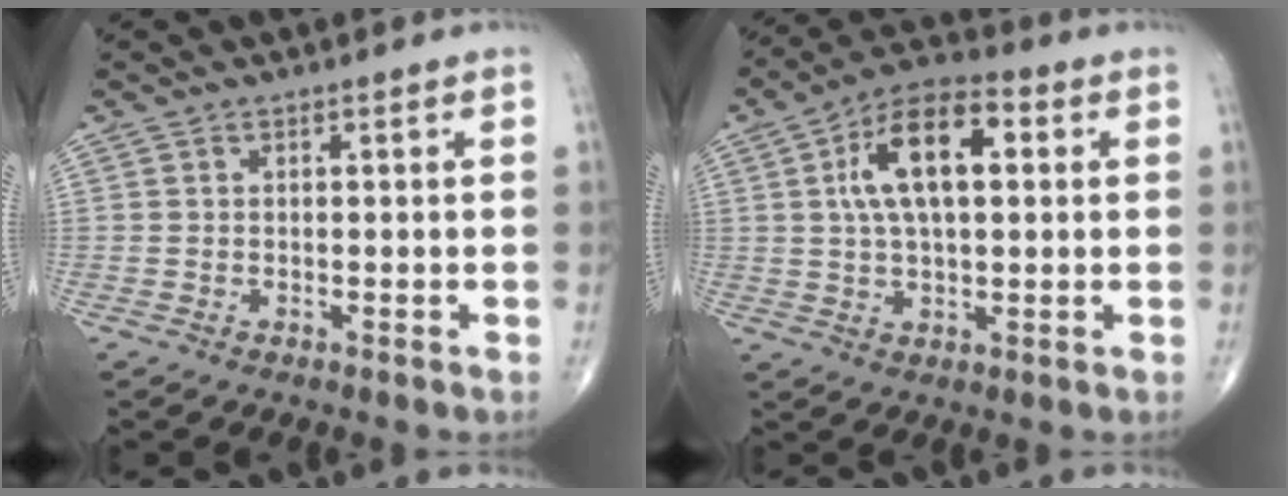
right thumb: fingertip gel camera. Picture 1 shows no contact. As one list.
[{"total": 14.1, "force": [3.1, 6.9, 12.0], "torque": [-0.204, 0.019, 0.048]}]